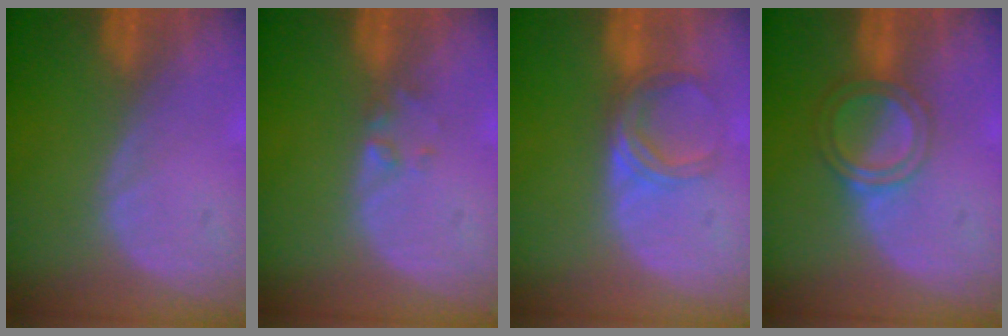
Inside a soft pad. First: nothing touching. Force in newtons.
{"total": 1.4, "press": 1.3, "slide": 0.2}
{"total": 5.1, "press": 4.5, "slide": 2.3}
{"total": 5.1, "press": 4.6, "slide": 2.1}